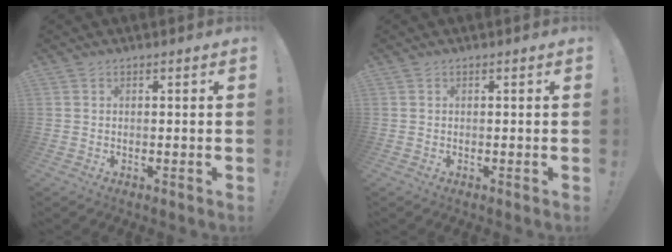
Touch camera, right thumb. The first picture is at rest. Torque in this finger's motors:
{"motor_torque": [0.03, -0.03, -0.27, 0.27, 0.00]}